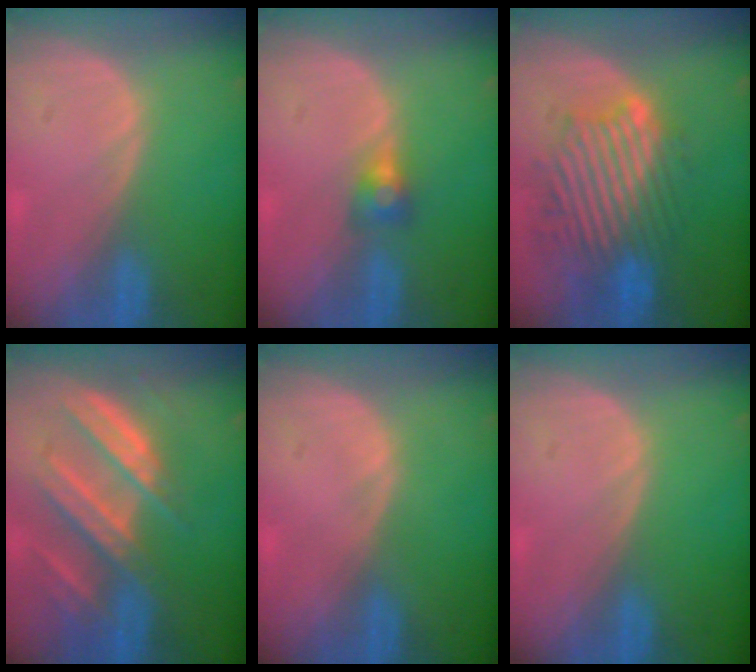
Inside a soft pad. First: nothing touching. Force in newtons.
{"total": 2.9, "press": 2.5, "slide": 1.5}
{"total": 10.5, "press": 10.0, "slide": 3.2}
{"total": 9.5, "press": 8.4, "slide": 4.3}
{"total": 0.0}
{"total": 0.0}